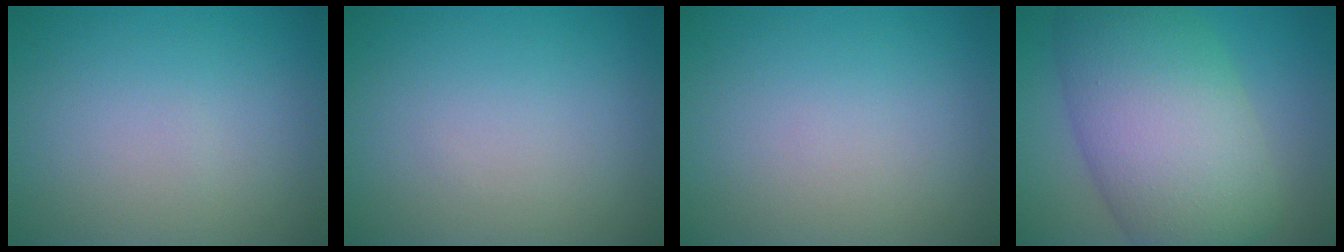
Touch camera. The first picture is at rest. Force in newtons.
{"total": 0.0}
{"total": 0.0}
{"total": 12.1, "press": 12.1, "slide": 0.4}